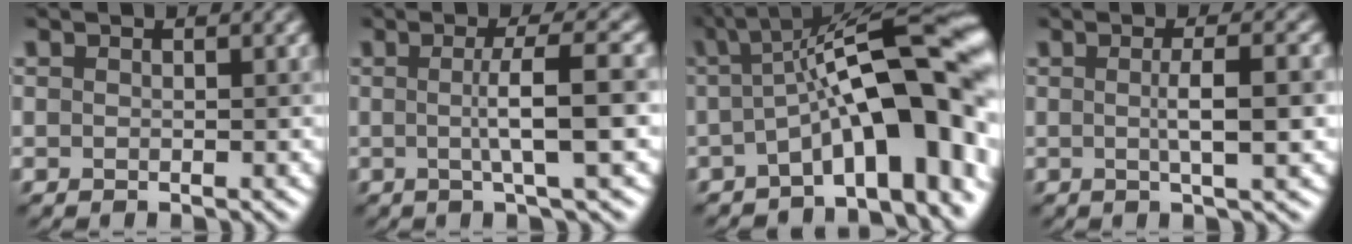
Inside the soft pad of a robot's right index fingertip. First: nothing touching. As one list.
[{"total": 5.2, "force": [-0.2, 0.8, 5.1], "torque": [-0.075, 0.006, -0.005]}, {"total": 13.0, "force": [-1.4, 3.8, 12.3], "torque": [-0.162, 0.029, -0.028]}, {"total": 4.3, "force": [-0.2, 0.9, 4.2], "torque": [-0.058, 0.007, -0.002]}]